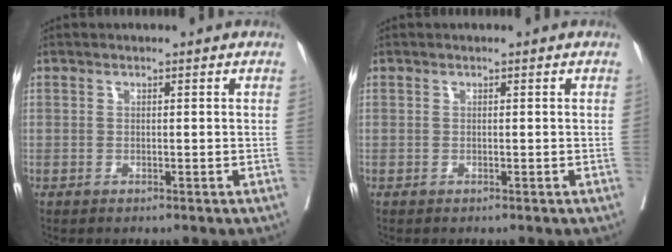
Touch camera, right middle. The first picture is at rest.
{"total": 0.0}